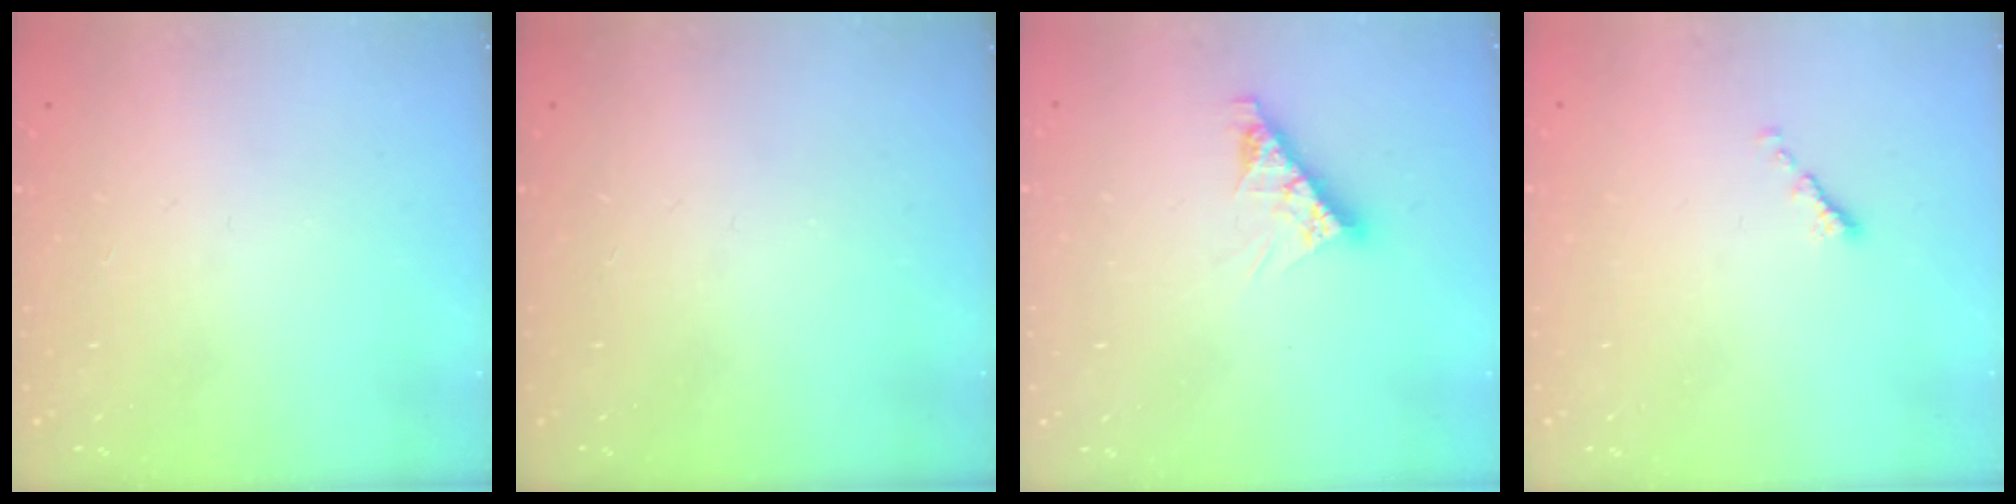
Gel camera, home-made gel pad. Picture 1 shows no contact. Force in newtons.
{"total": 0.0}
{"total": 8.0, "press": 8.0, "slide": 0.7}
{"total": 0.6, "press": 0.5, "slide": 0.3}